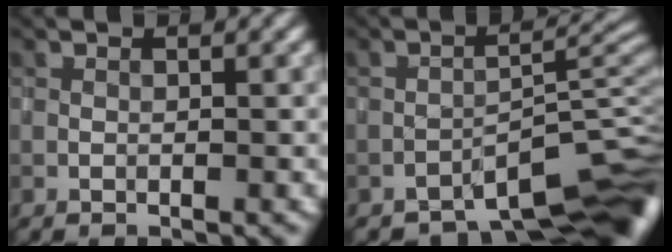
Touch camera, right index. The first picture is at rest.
{"total": 8.4, "force": [-6.4, 2.2, 4.9], "torque": [-0.043, -0.002, -0.091]}